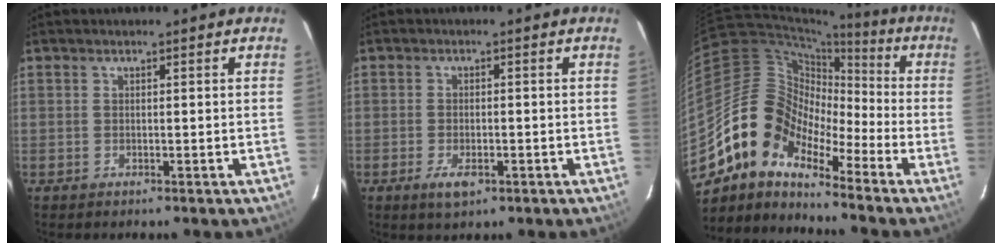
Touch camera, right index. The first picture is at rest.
{"total": 4.1, "force": [-1.9, 2.0, 3.0], "torque": [-0.064, -0.008, -0.031]}
{"total": 12.9, "force": [-9.3, 6.4, 6.1], "torque": [-0.102, 0.021, -0.203]}